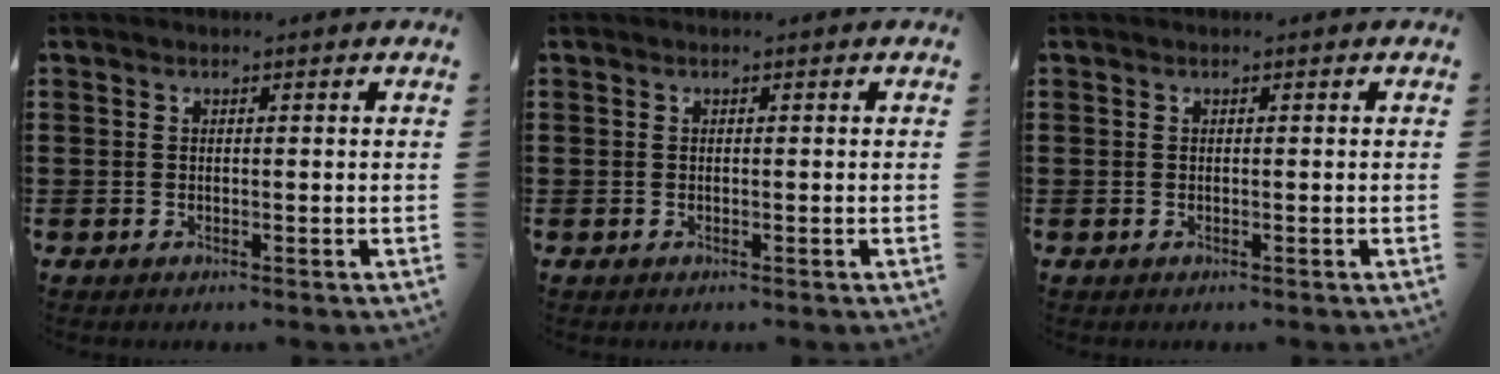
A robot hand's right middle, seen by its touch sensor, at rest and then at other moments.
{"total": 0.0}
{"total": 0.0}